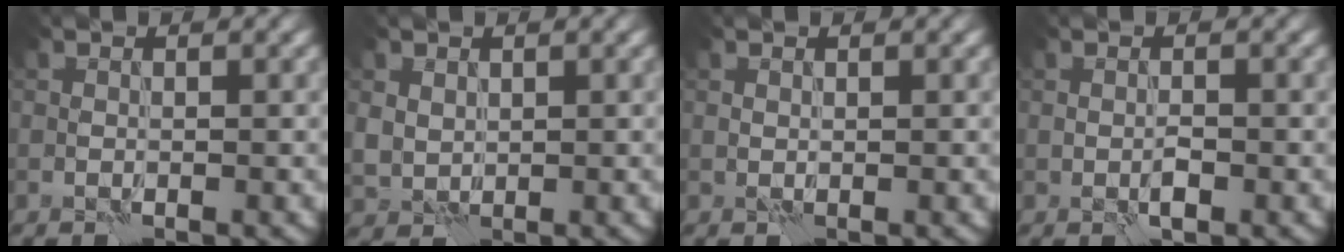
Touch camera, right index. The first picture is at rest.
{"total": 2.0, "force": [0.9, 1.6, 0.8], "torque": [-0.021, 0.001, 0.019]}
{"total": 0.0}
{"total": 1.1, "force": [-0.5, 0.3, 0.9], "torque": [-0.018, 0.001, -0.011]}